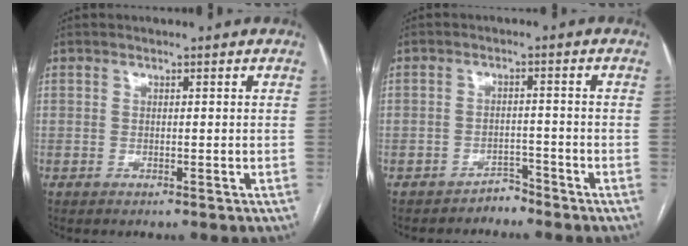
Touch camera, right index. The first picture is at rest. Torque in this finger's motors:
{"motor_torque": [-0.22, -0.02, -0.15, -0.08]}